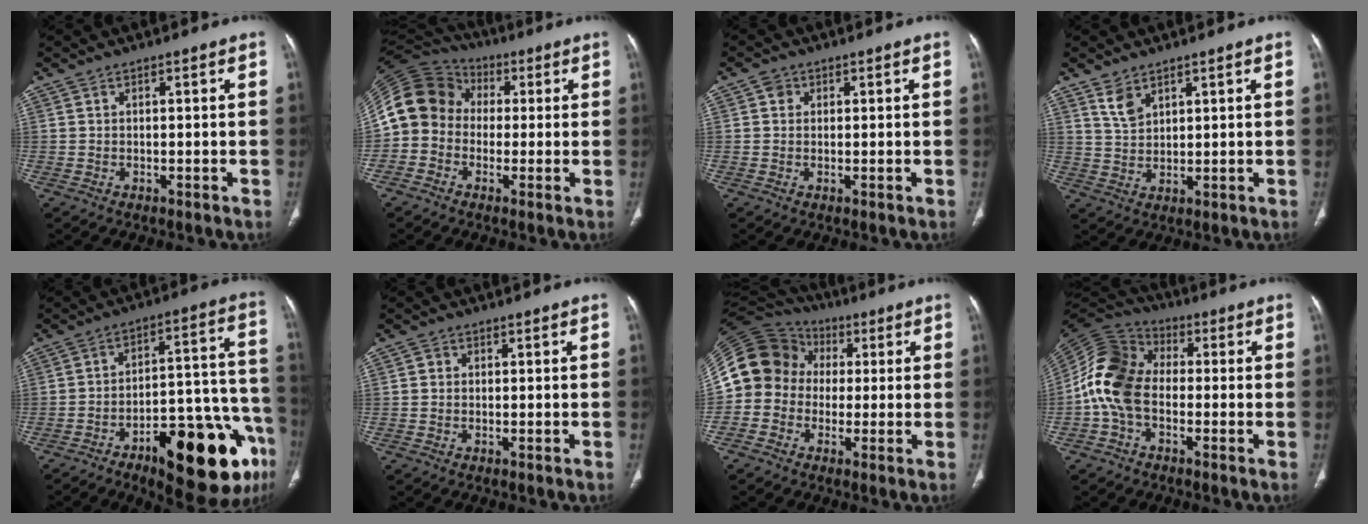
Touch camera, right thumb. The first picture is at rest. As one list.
[{"total": 13.5, "force": [-0.1, 11.7, 6.8], "torque": [-0.126, 0.040, -0.017]}, {"total": 1.8, "force": [0.6, 1.6, 0.6], "torque": [0.001, 0.001, 0.004]}, {"total": 4.1, "force": [2.8, 2.1, 2.1], "torque": [-0.032, -0.016, 0.065]}, {"total": 25.5, "force": [-13.0, 8.8, 20.1], "torque": [-0.208, 0.076, -0.179]}, {"total": 1.3, "force": [0.2, 1.2, 0.3], "torque": [0.000, 0.002, 0.003]}, {"total": 15.7, "force": [0.6, 13.9, 7.2], "torque": [-0.136, 0.047, 0.004]}, {"total": 13.0, "force": [-1.6, 9.1, 9.1], "torque": [-0.176, 0.032, -0.045]}]